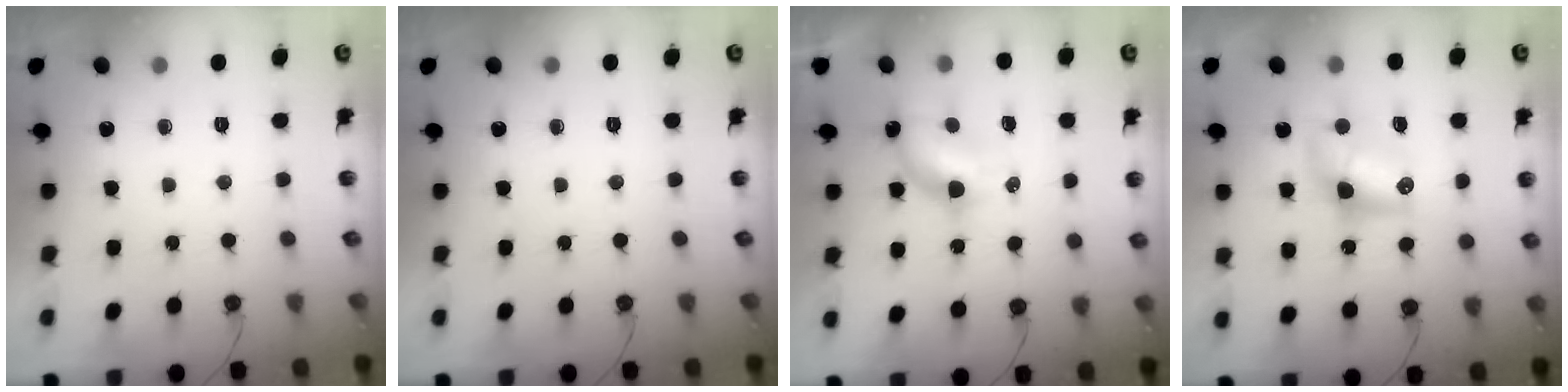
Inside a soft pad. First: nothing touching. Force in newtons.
{"total": 0.0}
{"total": 5.6, "press": 5.6, "slide": 0.6}
{"total": 9.4, "press": 9.4, "slide": 0.5}